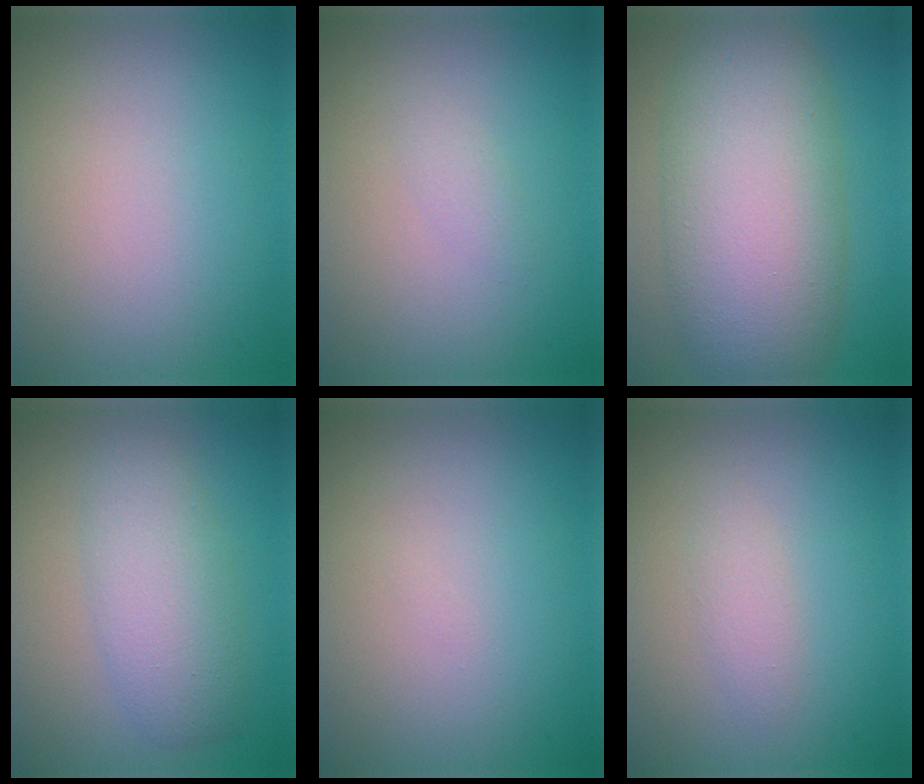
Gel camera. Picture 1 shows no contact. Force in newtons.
{"total": 0.9, "press": 0.9, "slide": 0.0}
{"total": 11.2, "press": 11.2, "slide": 0.4}
{"total": 4.5, "press": 4.5, "slide": 0.1}
{"total": 0.0}
{"total": 1.3, "press": 1.3, "slide": 0.0}